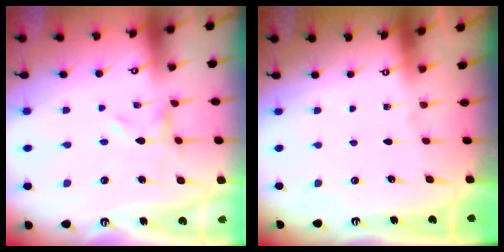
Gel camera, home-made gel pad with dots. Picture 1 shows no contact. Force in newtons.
{"total": 0.0}